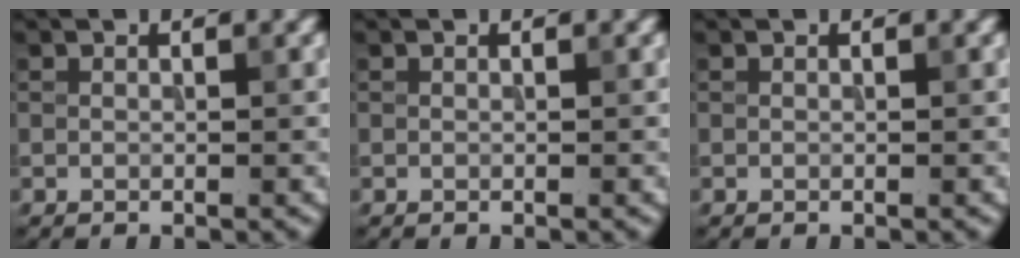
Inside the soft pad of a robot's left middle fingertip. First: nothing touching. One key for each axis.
{"total": 0.0}
{"total": 0.0}